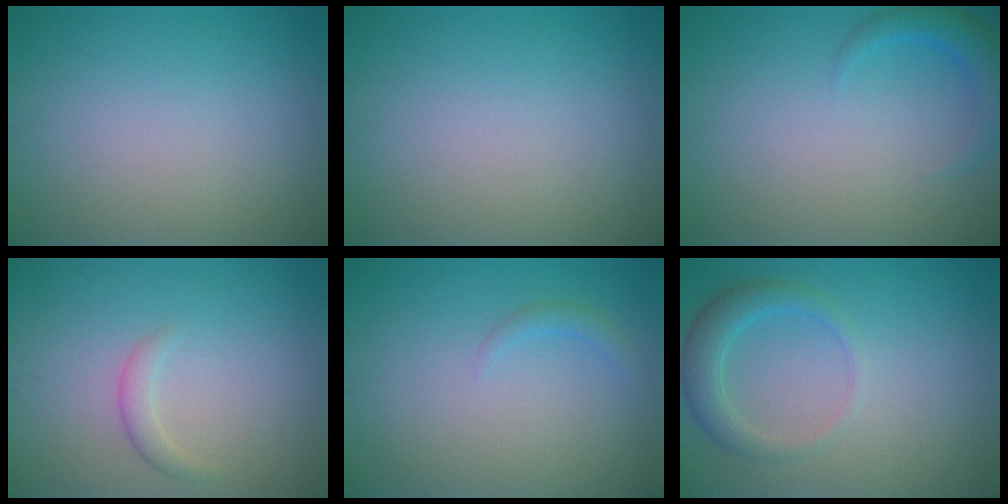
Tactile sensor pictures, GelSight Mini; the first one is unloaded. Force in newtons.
{"total": 0.0}
{"total": 2.5, "press": 2.5, "slide": 0.3}
{"total": 1.3, "press": 1.3, "slide": 0.1}
{"total": 1.0, "press": 1.0, "slide": 0.1}
{"total": 2.9, "press": 2.9, "slide": 0.1}